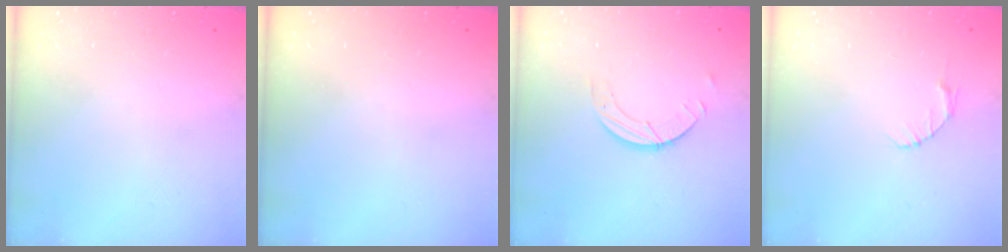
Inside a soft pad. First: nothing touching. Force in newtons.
{"total": 0.0}
{"total": 4.0, "press": 4.0, "slide": 0.4}
{"total": 2.6, "press": 2.6, "slide": 0.3}